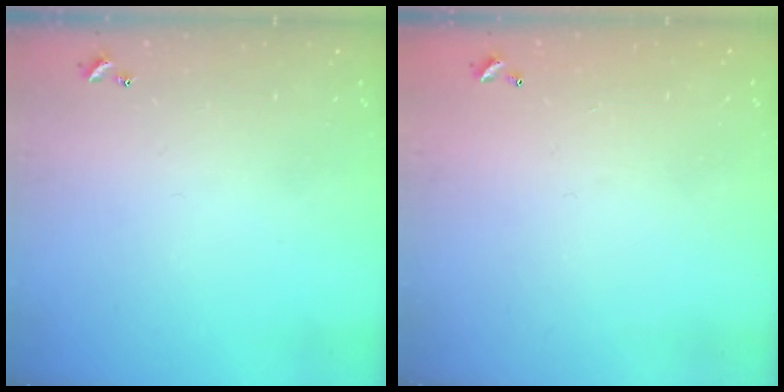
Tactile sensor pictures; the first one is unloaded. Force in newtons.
{"total": 3.0, "press": 3.0, "slide": 0.1}